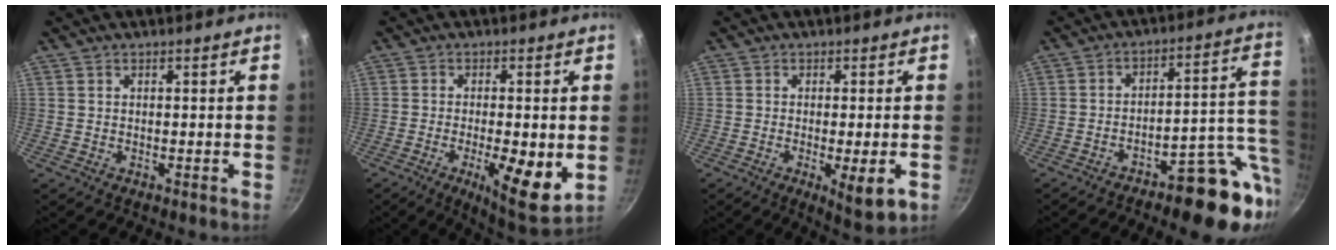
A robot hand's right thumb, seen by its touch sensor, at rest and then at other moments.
{"total": 10.7, "force": [-2.4, 2.9, 10.1], "torque": [-0.150, -0.009, -0.032]}
{"total": 7.0, "force": [-2.0, 1.4, 6.5], "torque": [-0.100, -0.009, -0.023]}
{"total": 14.5, "force": [-6.3, 5.2, 12.0], "torque": [-0.120, 0.049, -0.088]}